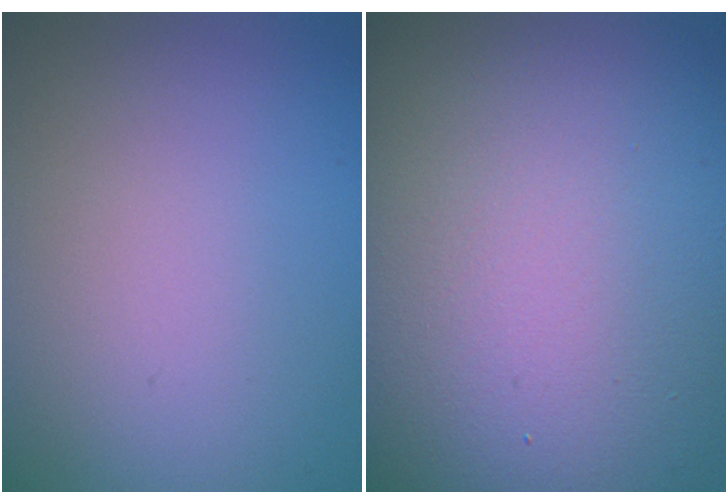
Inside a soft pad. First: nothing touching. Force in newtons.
{"total": 19.3, "press": 19.3, "slide": 1.0}